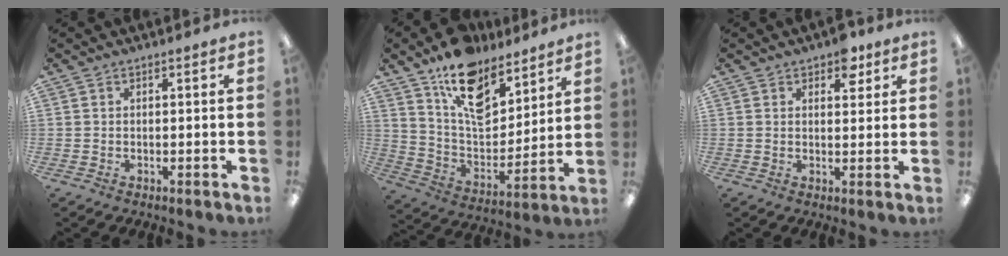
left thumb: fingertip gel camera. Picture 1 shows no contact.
{"total": 15.1, "force": [10.9, 8.0, 6.9], "torque": [-0.118, -0.071, 0.199]}
{"total": 5.2, "force": [3.5, 2.8, 2.7], "torque": [-0.020, -0.013, 0.056]}